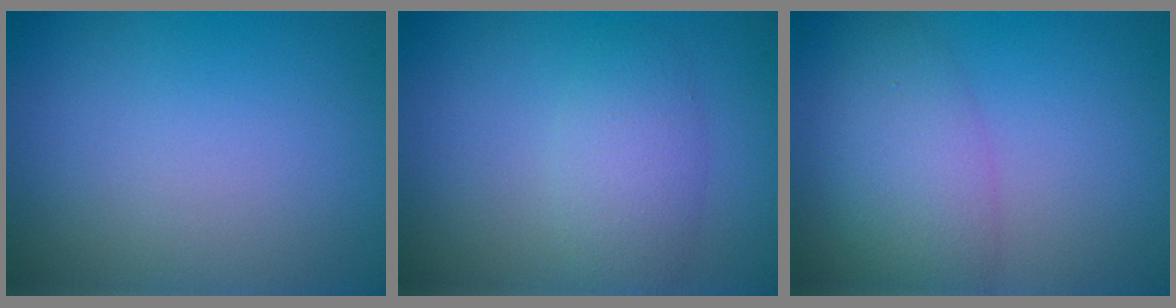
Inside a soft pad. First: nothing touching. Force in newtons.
{"total": 2.9, "press": 2.9, "slide": 0.2}
{"total": 4.6, "press": 4.6, "slide": 0.2}